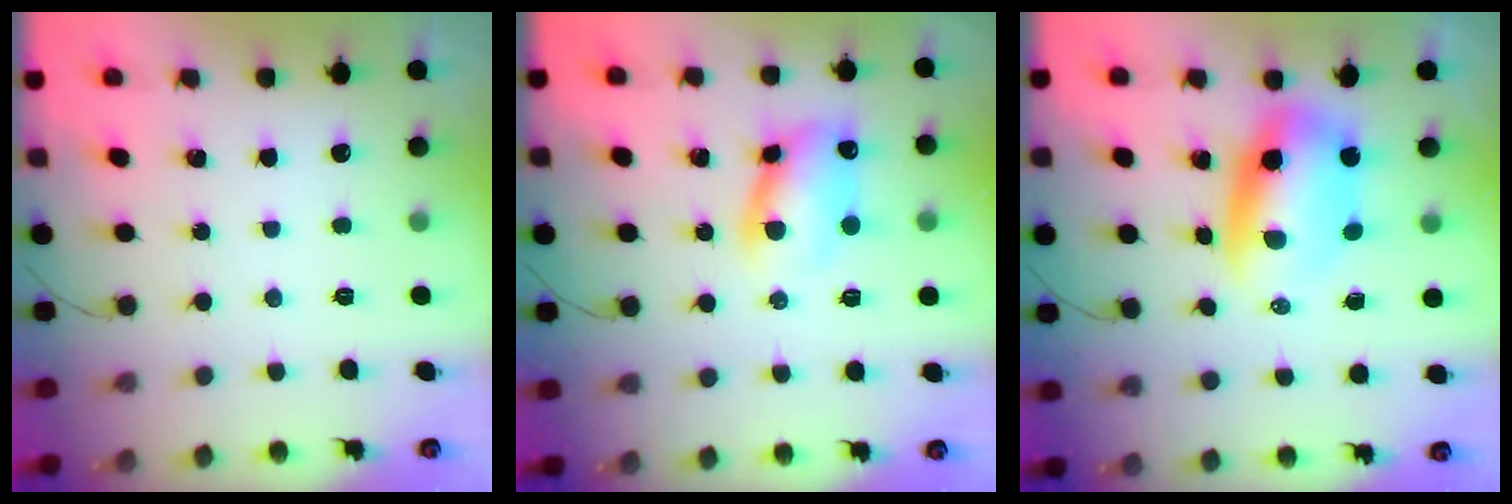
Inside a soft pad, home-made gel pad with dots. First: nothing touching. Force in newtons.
{"total": 9.0, "press": 8.9, "slide": 1.0}
{"total": 8.6, "press": 8.3, "slide": 2.2}